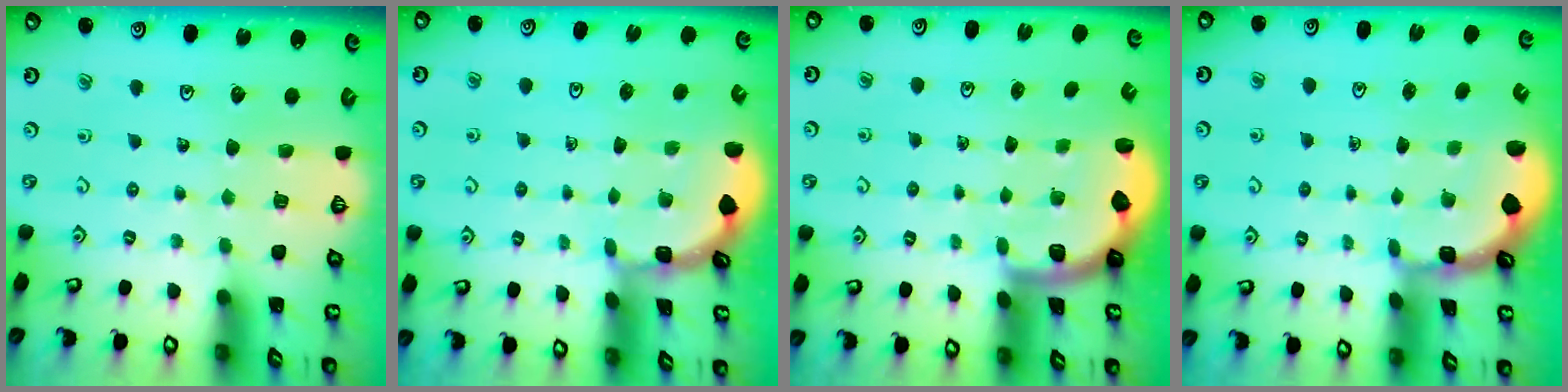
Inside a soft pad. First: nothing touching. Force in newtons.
{"total": 1.7, "press": 1.7, "slide": 0.2}
{"total": 2.0, "press": 1.9, "slide": 0.5}
{"total": 1.2, "press": 1.1, "slide": 0.5}